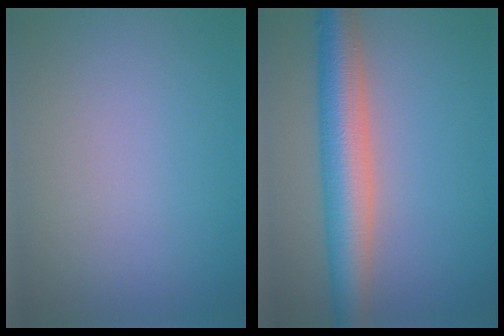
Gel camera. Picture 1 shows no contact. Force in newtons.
{"total": 7.1, "press": 7.1, "slide": 0.2}